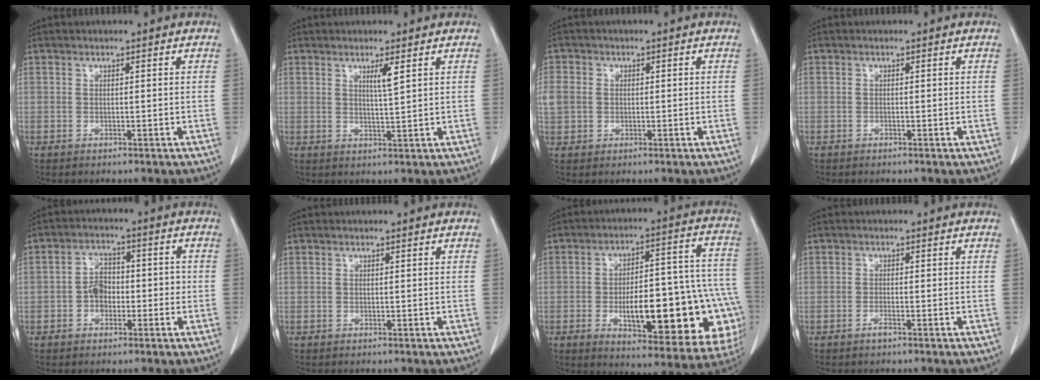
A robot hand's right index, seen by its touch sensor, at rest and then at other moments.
{"total": 2.5, "force": [1.2, -0.2, 2.1], "torque": [-0.041, -0.005, 0.022]}
{"total": 5.1, "force": [0.4, 4.5, 2.4], "torque": [-0.076, 0.013, 0.012]}
{"total": 0.0}
{"total": 4.7, "force": [-1.2, 3.3, 3.2], "torque": [-0.055, 0.025, -0.022]}
{"total": 0.0}
{"total": 25.5, "force": [-6.6, 7.8, 23.3], "torque": [-0.231, 0.029, -0.071]}
{"total": 1.1, "force": [-0.8, 0.1, 0.7], "torque": [-0.017, 0.001, -0.013]}